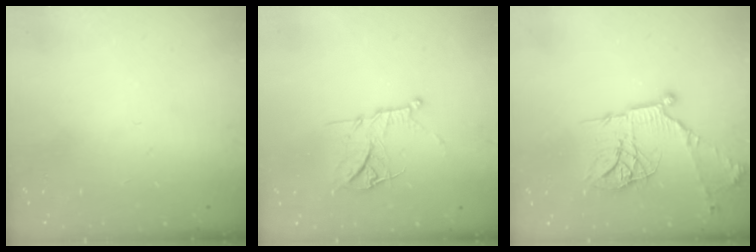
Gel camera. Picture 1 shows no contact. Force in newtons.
{"total": 11.7, "press": 11.6, "slide": 1.0}
{"total": 18.9, "press": 18.8, "slide": 1.9}